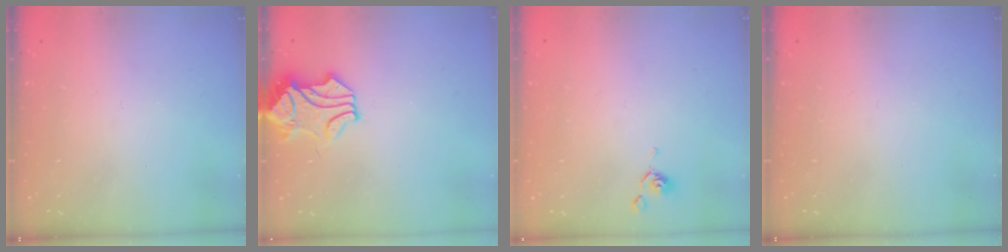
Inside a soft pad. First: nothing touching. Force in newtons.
{"total": 2.4, "press": 2.3, "slide": 0.6}
{"total": 2.0, "press": 2.0, "slide": 0.2}
{"total": 0.0}